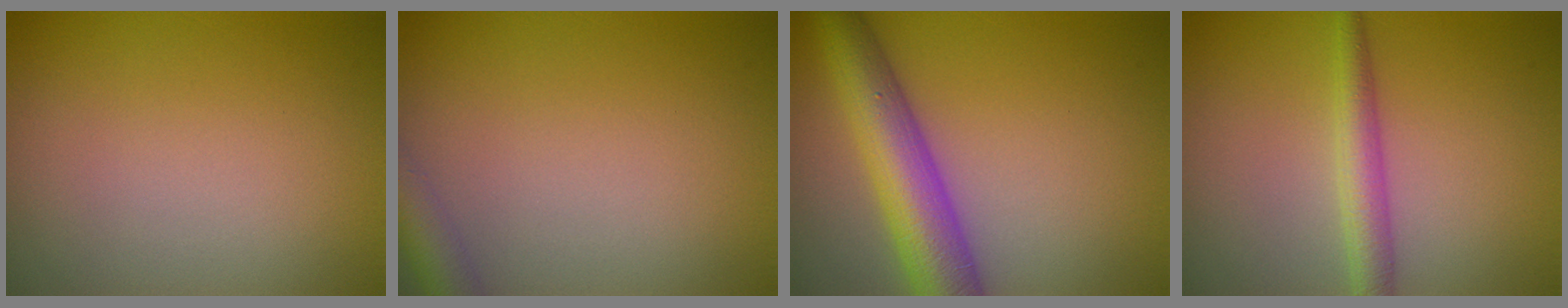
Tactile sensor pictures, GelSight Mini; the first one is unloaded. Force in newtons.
{"total": 2.7, "press": 2.7, "slide": 0.1}
{"total": 7.2, "press": 7.2, "slide": 0.2}
{"total": 2.5, "press": 2.5, "slide": 0.1}